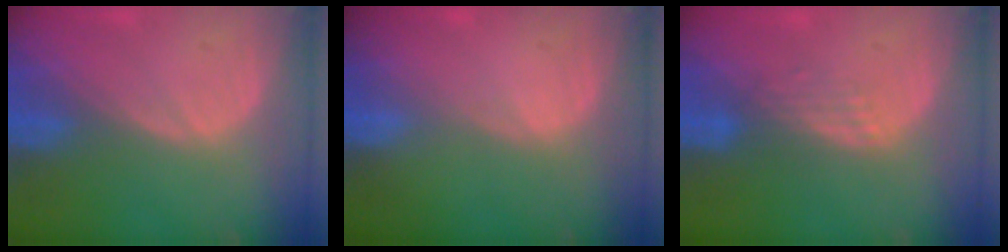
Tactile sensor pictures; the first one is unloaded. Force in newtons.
{"total": 0.0}
{"total": 3.0, "press": 2.5, "slide": 1.7}